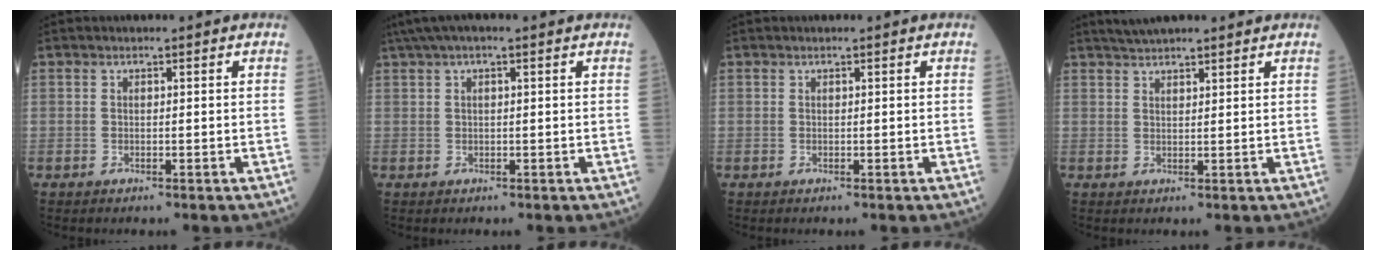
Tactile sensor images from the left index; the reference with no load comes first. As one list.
[{"total": 4.8, "force": [3.0, 0.7, 3.7], "torque": [-0.073, 0.040, 0.050]}, {"total": 0.0}, {"total": 6.0, "force": [5.2, 0.9, 2.9], "torque": [-0.047, 0.036, 0.085]}]